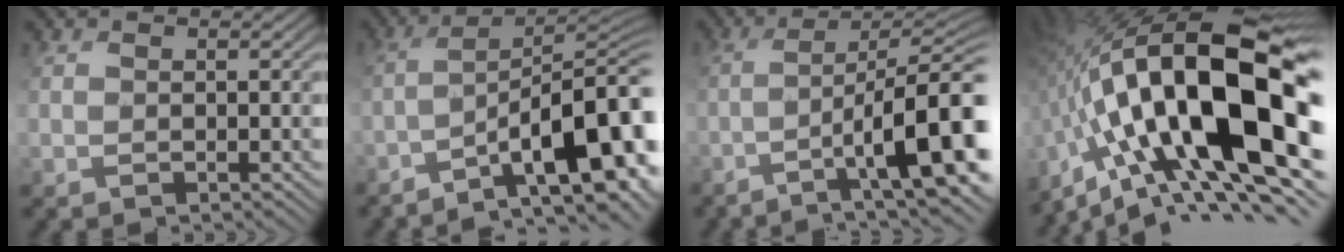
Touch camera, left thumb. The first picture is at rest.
{"total": 15.1, "force": [-7.5, 4.2, 12.5], "torque": [-0.164, 0.008, -0.116]}
{"total": 13.1, "force": [-4.7, 3.0, 11.8], "torque": [-0.161, 0.011, -0.068]}
{"total": 21.8, "force": [-4.6, 9.1, 19.2], "torque": [-0.357, 0.006, -0.093]}